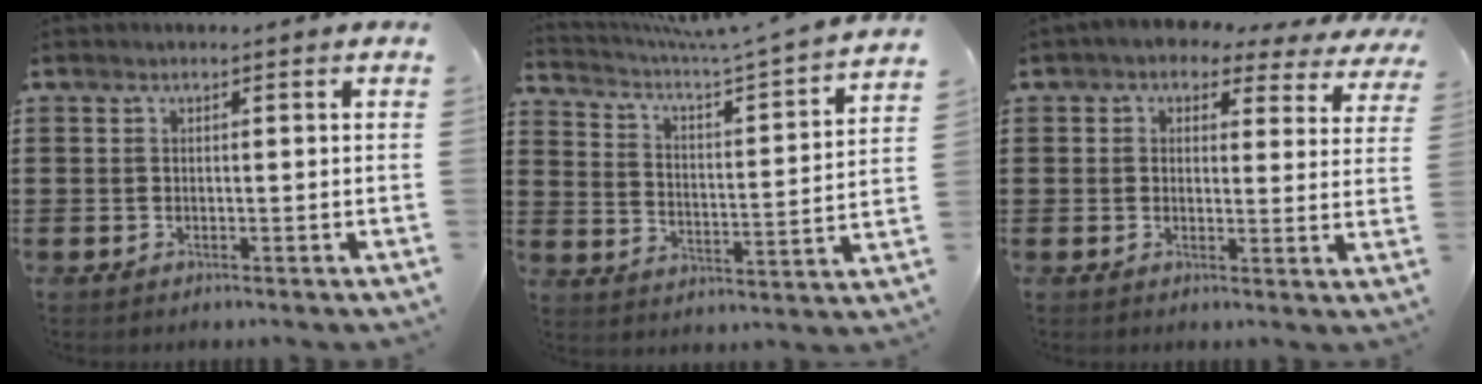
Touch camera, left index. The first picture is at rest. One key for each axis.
{"total": 4.2, "fx": 3.5, "fy": -0.5, "fz": 2.3, "tx": -0.063, "ty": -0.041, "tz": 0.046}
{"total": 2.9, "fx": 2.3, "fy": 1.5, "fz": 0.8, "tx": -0.025, "ty": -0.014, "tz": 0.035}